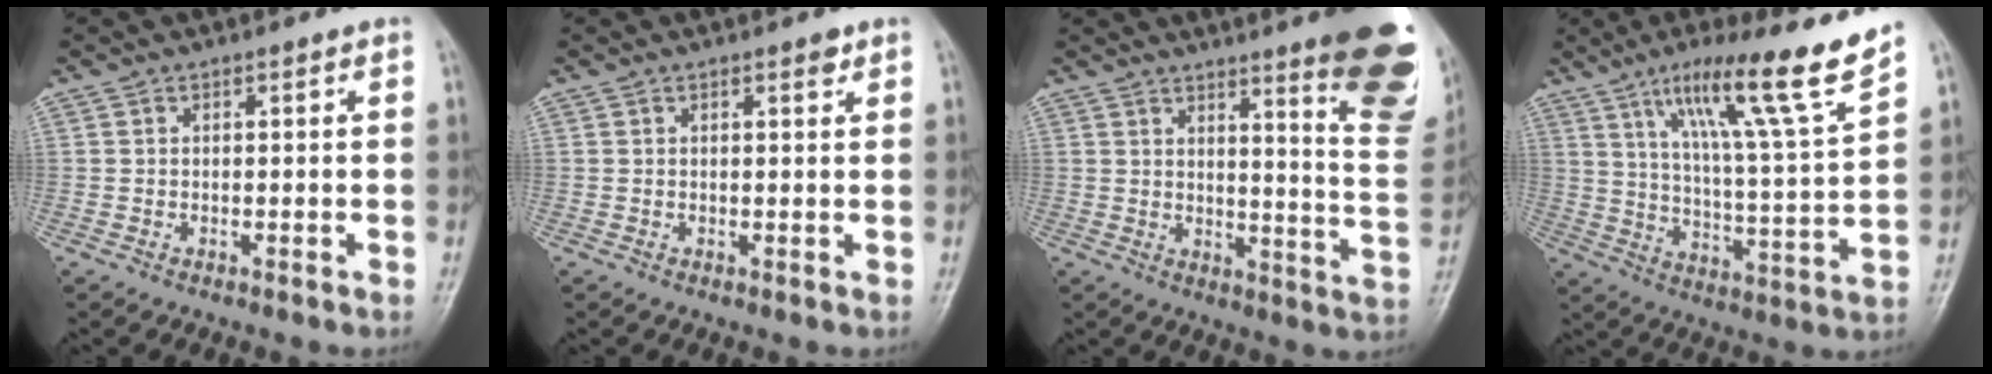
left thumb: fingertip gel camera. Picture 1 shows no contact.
{"total": 1.2, "force": [0.8, 0.4, 0.7], "torque": [-0.007, -0.004, 0.010]}
{"total": 18.8, "force": [11.6, 3.1, 14.4], "torque": [-0.143, -0.080, 0.141]}
{"total": 17.5, "force": [11.7, 0.4, 13.0], "torque": [-0.194, -0.060, 0.187]}